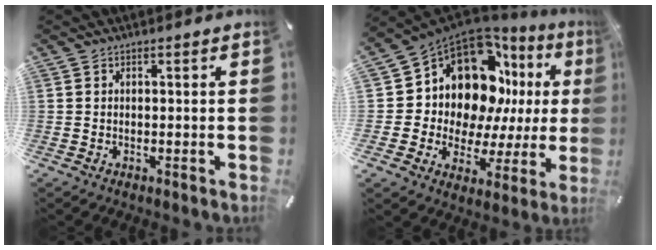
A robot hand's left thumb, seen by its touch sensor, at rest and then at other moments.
{"total": 15.4, "force": [7.9, 10.5, 8.0], "torque": [-0.130, -0.085, 0.144]}